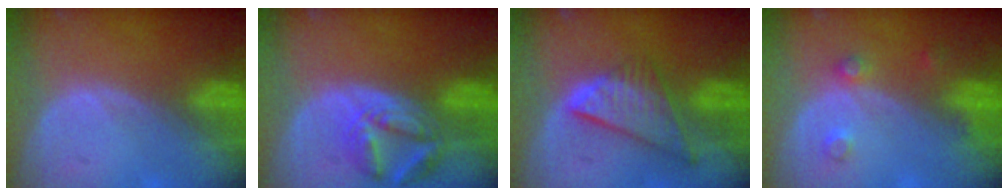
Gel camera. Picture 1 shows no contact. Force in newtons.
{"total": 7.4, "press": 6.6, "slide": 3.5}
{"total": 8.7, "press": 7.4, "slide": 4.5}
{"total": 2.6, "press": 2.6, "slide": 0.3}